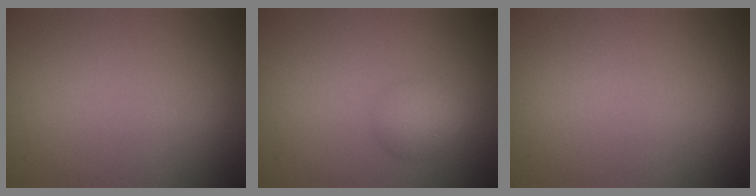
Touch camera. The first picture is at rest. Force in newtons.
{"total": 2.0, "press": 2.0, "slide": 0.1}
{"total": 0.0}